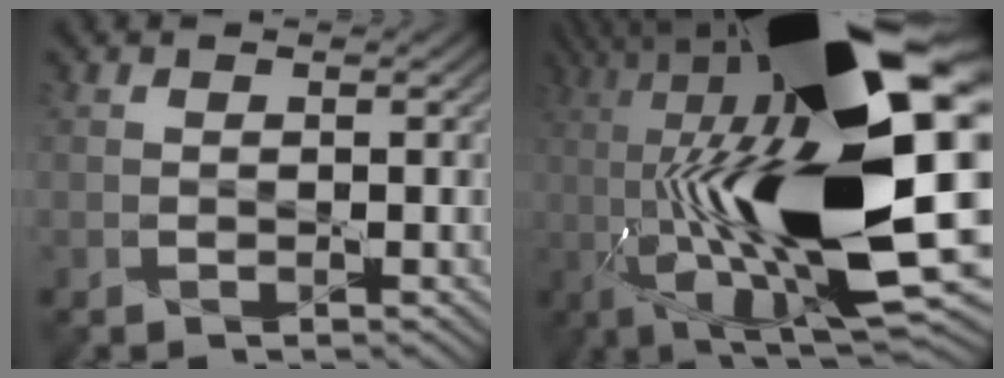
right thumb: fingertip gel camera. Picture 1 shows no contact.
{"total": 23.5, "force": [0.7, 7.2, 22.4], "torque": [-0.388, 0.013, -0.006]}